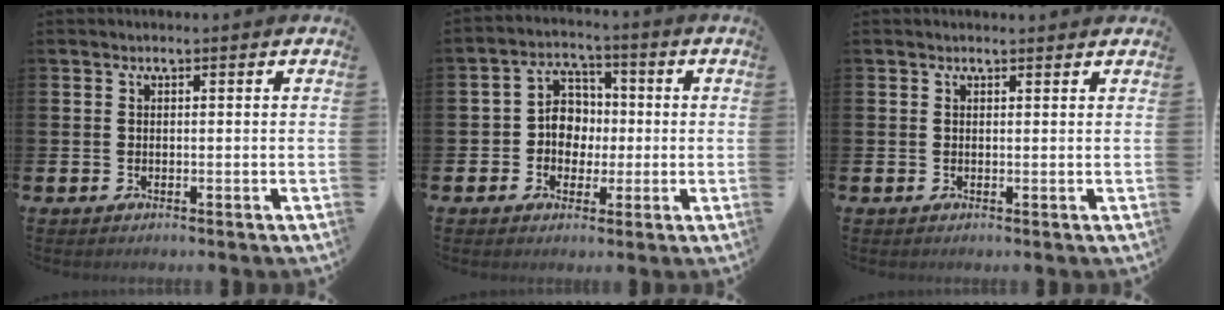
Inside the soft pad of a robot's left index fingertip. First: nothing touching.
{"total": 5.4, "force": [0.2, 4.9, 2.3], "torque": [-0.053, 0.011, -0.004]}
{"total": 0.8, "force": [0.8, 0.1, 0.2], "torque": [0.006, -0.003, 0.013]}